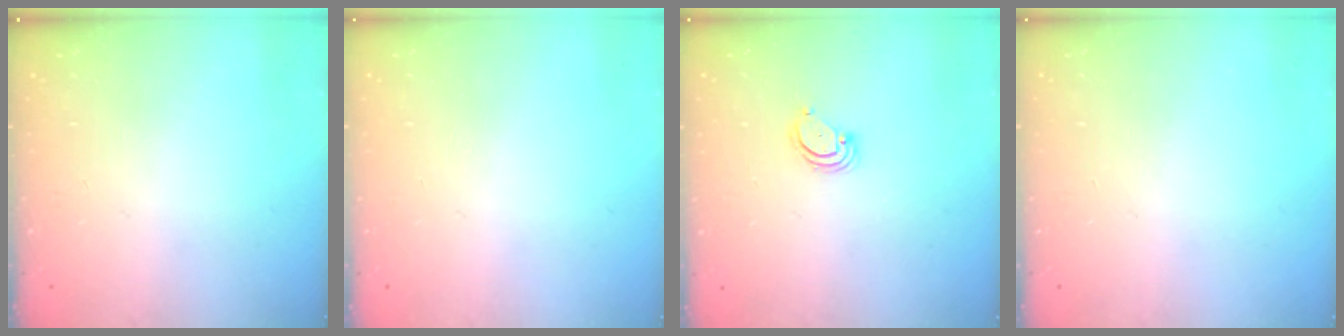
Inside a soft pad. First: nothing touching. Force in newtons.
{"total": 0.0}
{"total": 3.4, "press": 3.3, "slide": 0.3}
{"total": 0.0}